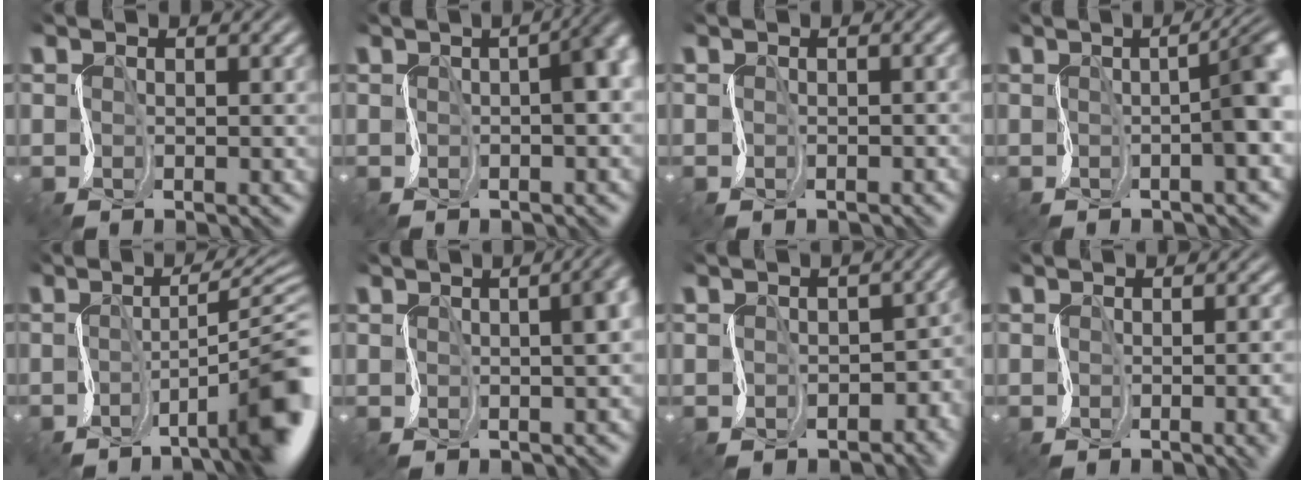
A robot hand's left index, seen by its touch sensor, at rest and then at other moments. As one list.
[{"total": 5.7, "force": [0.5, 2.4, 5.2], "torque": [-0.038, 0.021, 0.003]}, {"total": 0.6, "force": [-0.4, 0.4, 0.3], "torque": [0.000, -0.001, -0.005]}, {"total": 5.3, "force": [0.2, 1.2, 5.2], "torque": [-0.040, 0.010, 0.001]}, {"total": 9.5, "force": [-2.5, 1.9, 9.0], "torque": [-0.100, 0.009, -0.045]}, {"total": 8.6, "force": [1.3, 4.6, 7.2], "torque": [-0.036, 0.036, -0.016]}, {"total": 4.6, "force": [-2.3, 2.8, 2.9], "torque": [-0.023, -0.012, -0.035]}, {"total": 5.2, "force": [-1.2, 2.2, 4.6], "torque": [-0.020, 0.003, -0.010]}]